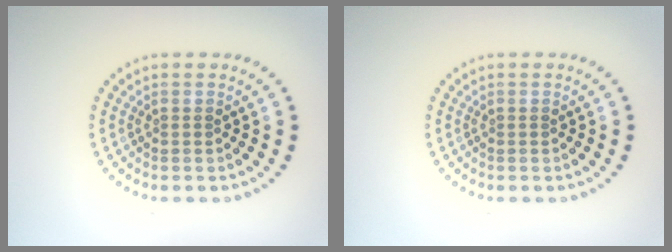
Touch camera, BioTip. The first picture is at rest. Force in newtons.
{"total": 0.0}